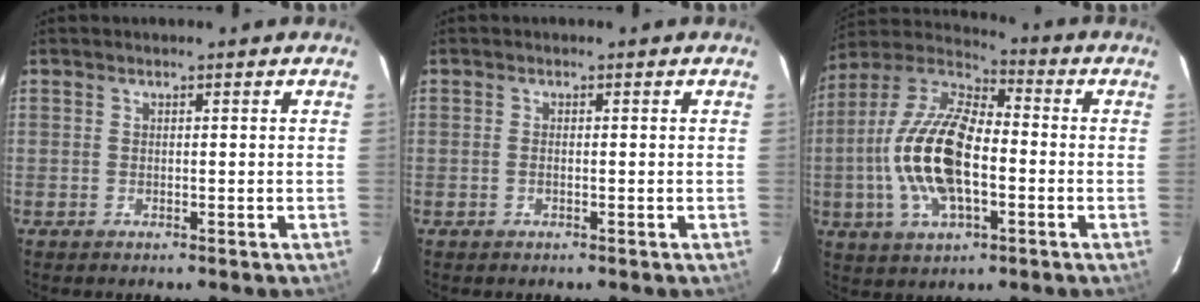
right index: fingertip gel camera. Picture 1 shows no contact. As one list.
[{"total": 0.6, "force": [-0.2, 0.3, 0.5], "torque": [-0.012, 0.001, -0.005]}, {"total": 17.6, "force": [-2.8, 8.0, 15.5], "torque": [-0.319, 0.005, -0.059]}]